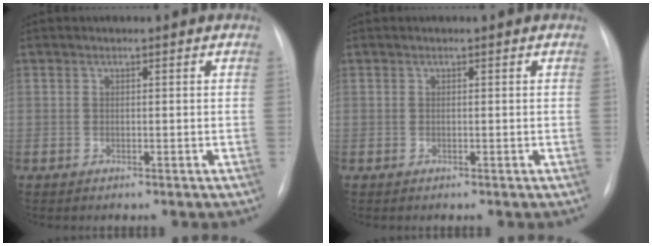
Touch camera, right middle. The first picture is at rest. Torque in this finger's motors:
{"motor_torque": [0.33, -0.41, 0.04, 0.02]}